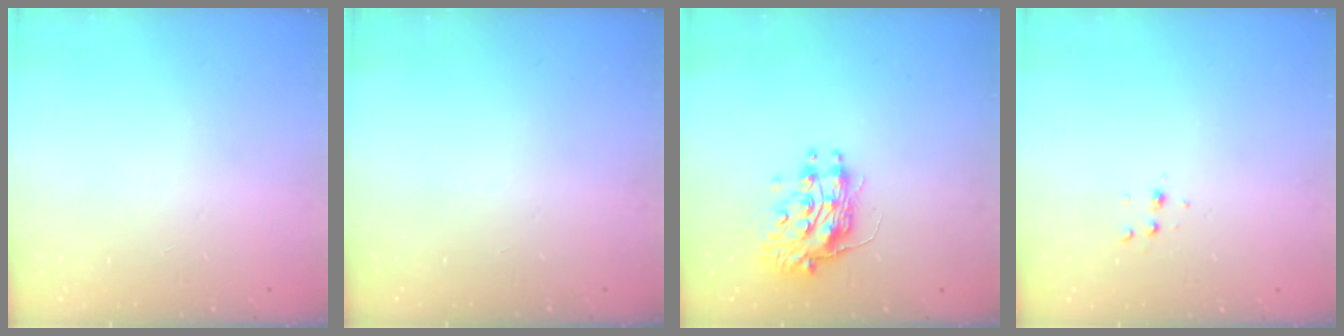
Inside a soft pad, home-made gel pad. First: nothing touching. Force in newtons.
{"total": 0.0}
{"total": 10.6, "press": 10.6, "slide": 0.7}
{"total": 3.8, "press": 3.7, "slide": 1.1}